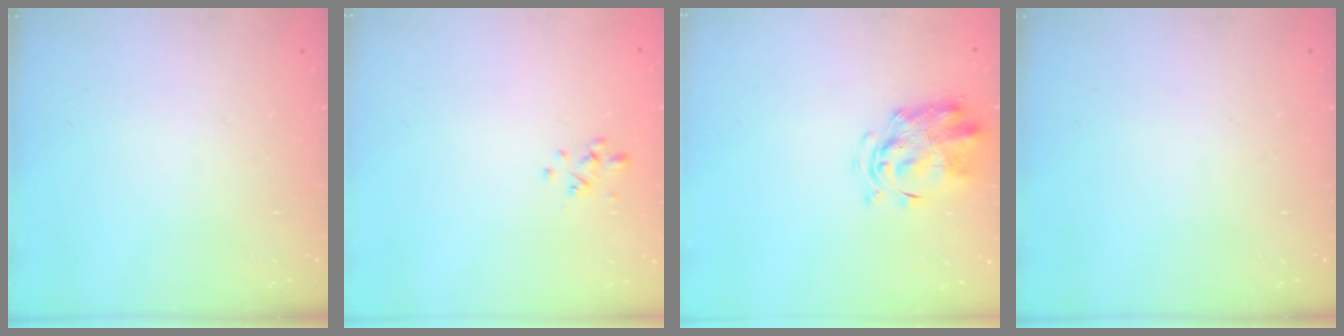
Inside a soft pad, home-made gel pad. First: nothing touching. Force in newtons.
{"total": 0.9, "press": 0.7, "slide": 0.5}
{"total": 2.9, "press": 2.9, "slide": 0.6}
{"total": 0.0}